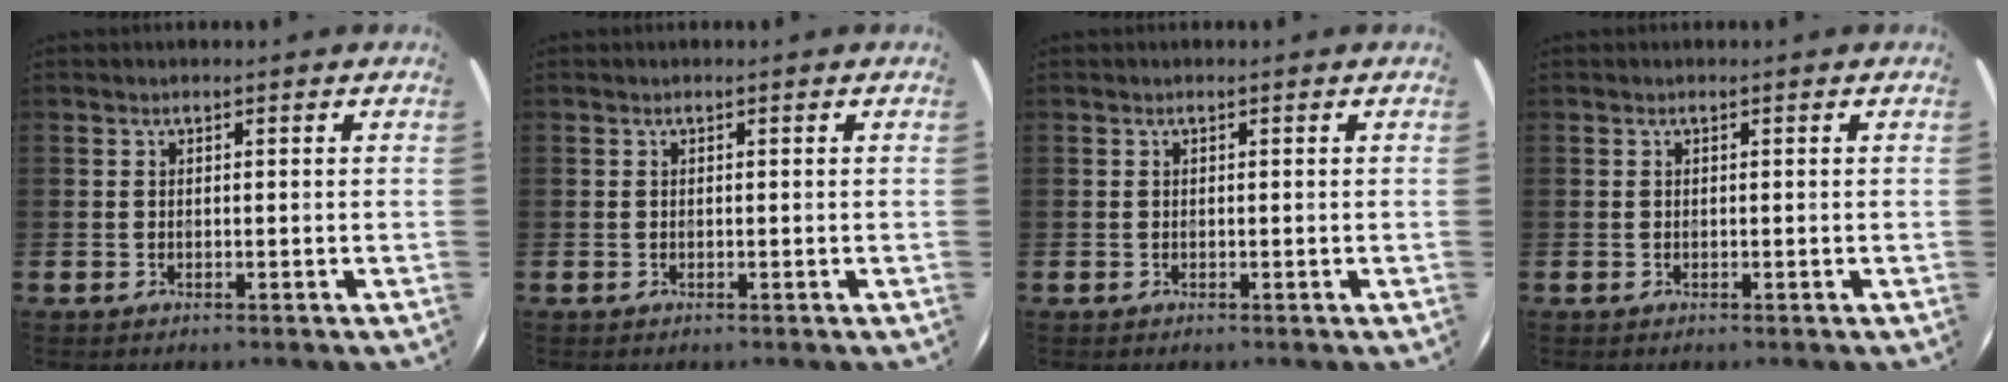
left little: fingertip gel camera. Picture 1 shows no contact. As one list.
[{"total": 0.0}, {"total": 0.0}, {"total": 0.0}]